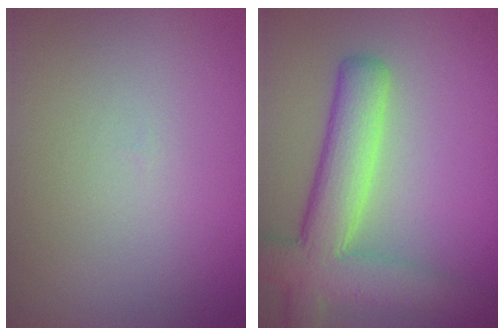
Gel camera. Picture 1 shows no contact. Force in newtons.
{"total": 7.1, "press": 7.1, "slide": 0.5}